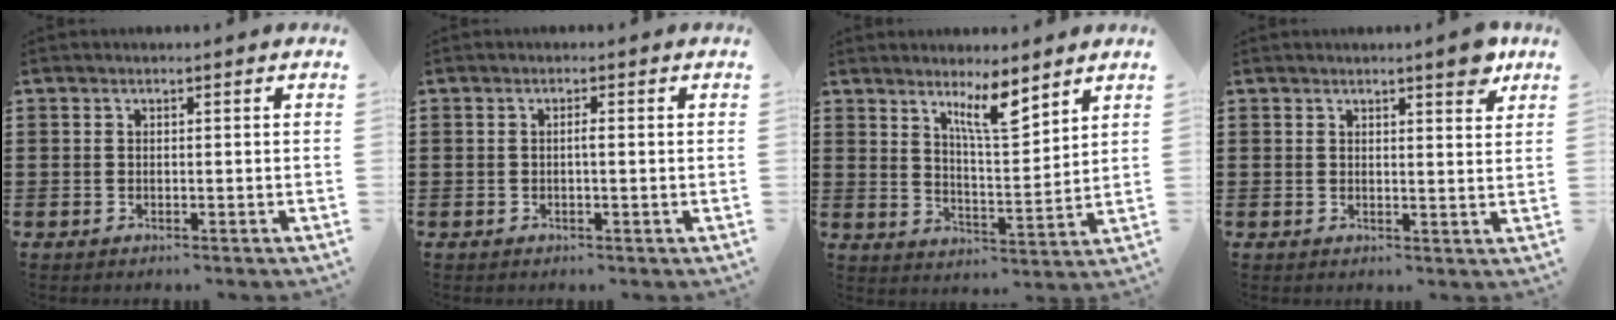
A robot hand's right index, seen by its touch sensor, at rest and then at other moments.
{"total": 0.8, "force": [-0.2, 0.0, 0.8], "torque": [-0.015, -0.004, -0.003]}
{"total": 7.2, "force": [5.2, 1.2, 4.8], "torque": [-0.091, -0.019, 0.087]}
{"total": 3.6, "force": [2.7, 0.7, 2.3], "torque": [-0.028, -0.004, 0.044]}